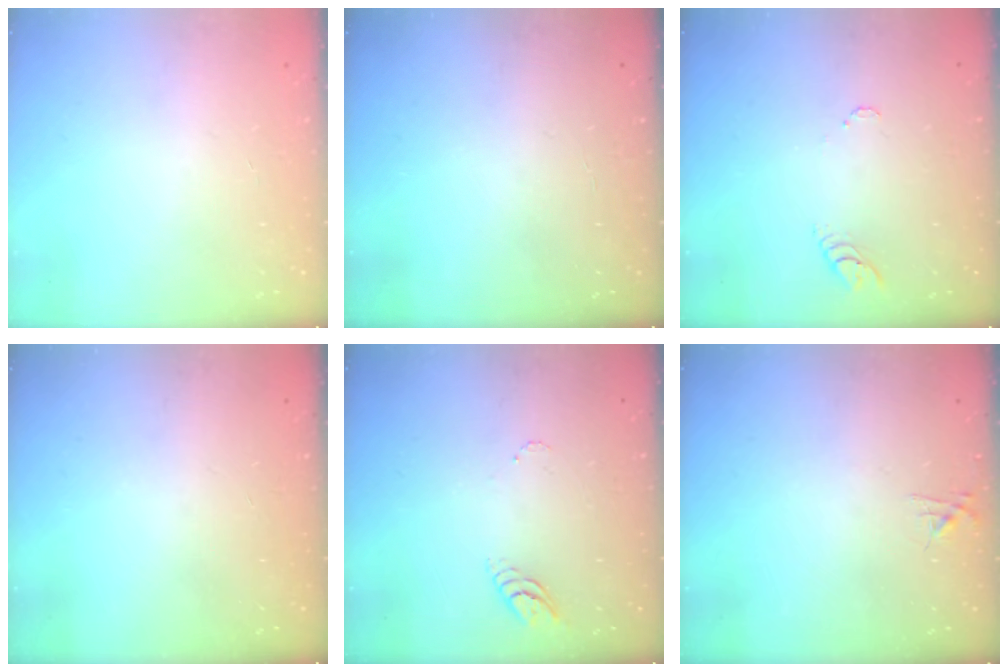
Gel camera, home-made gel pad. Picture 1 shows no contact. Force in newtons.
{"total": 2.0, "press": 2.0, "slide": 0.2}
{"total": 3.5, "press": 3.5, "slide": 0.2}
{"total": 0.0}
{"total": 3.4, "press": 3.4, "slide": 0.4}
{"total": 4.9, "press": 4.9, "slide": 0.4}